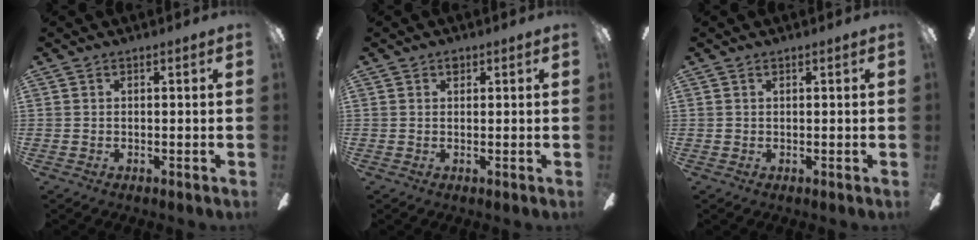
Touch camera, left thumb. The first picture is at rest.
{"total": 1.2, "force": [0.8, 0.7, 0.6], "torque": [-0.005, 0.000, 0.013]}
{"total": 0.7, "force": [0.3, 0.5, 0.4], "torque": [-0.009, 0.003, 0.006]}